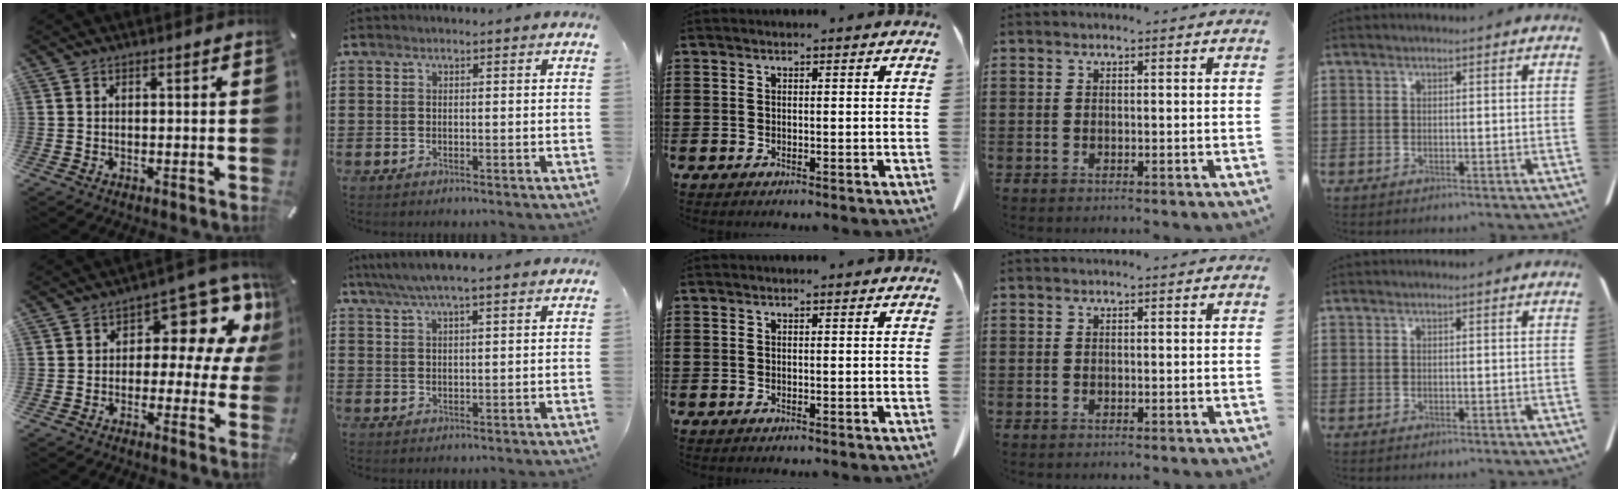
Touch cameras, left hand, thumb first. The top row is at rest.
{"thumb": {"total": 11.1, "force": [4.4, 6.4, 7.8], "torque": [-0.094, -0.040, 0.074]}, "index": {"total": 4.1, "force": [3.1, 0.3, 2.7], "torque": [-0.059, -0.003, 0.054]}}